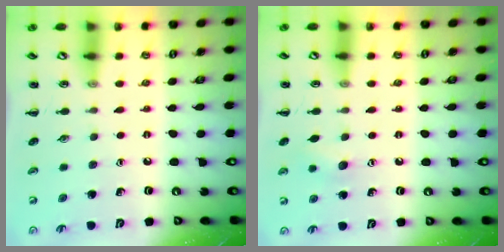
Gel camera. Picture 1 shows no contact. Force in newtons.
{"total": 6.5, "press": 6.4, "slide": 1.2}